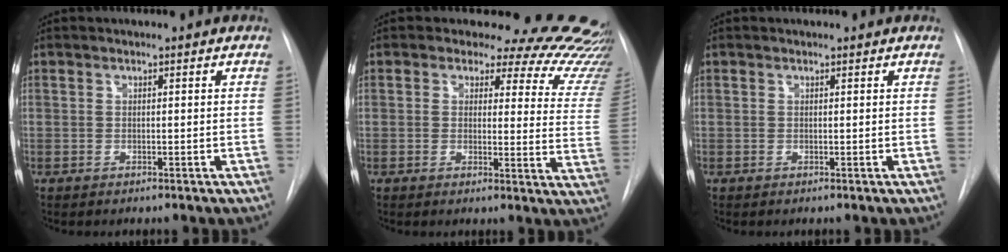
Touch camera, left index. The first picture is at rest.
{"total": 18.9, "force": [17.5, 5.6, 4.4], "torque": [-0.028, -0.101, 0.159]}
{"total": 0.9, "force": [0.9, 0.3, 0.1], "torque": [-0.008, 0.006, 0.011]}